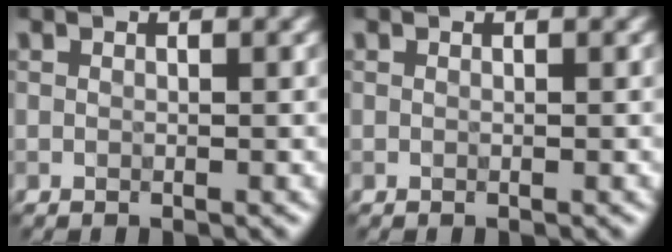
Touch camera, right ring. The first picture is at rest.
{"total": 0.0}